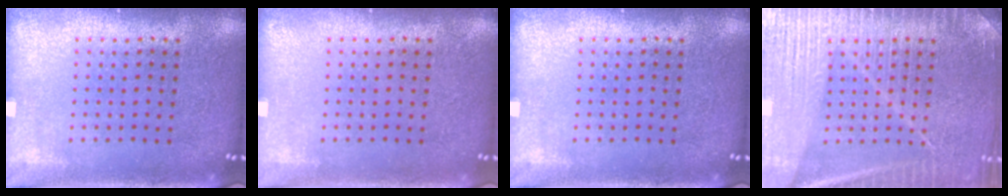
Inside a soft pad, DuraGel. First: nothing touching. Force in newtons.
{"total": 0.0}
{"total": 0.0}
{"total": 6.8, "press": 6.7, "slide": 1.0}